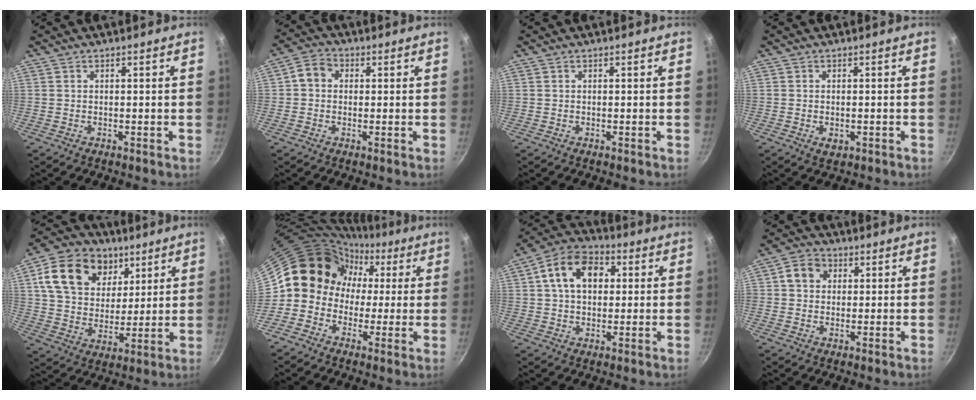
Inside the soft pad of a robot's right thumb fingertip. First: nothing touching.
{"total": 4.7, "force": [0.5, 4.0, 2.4], "torque": [-0.030, 0.010, -0.006]}
{"total": 0.0}
{"total": 2.2, "force": [-0.6, 1.4, 1.6], "torque": [-0.026, -0.004, -0.008]}
{"total": 18.5, "force": [7.8, 13.5, 10.0], "torque": [-0.154, -0.017, 0.130]}
{"total": 11.6, "force": [0.7, 10.7, 4.4], "torque": [-0.023, 0.037, -0.013]}
{"total": 12.4, "force": [2.8, 8.7, 8.4], "torque": [-0.113, 0.019, 0.028]}
{"total": 5.5, "force": [1.3, 4.7, 2.6], "torque": [-0.022, 0.007, 0.010]}